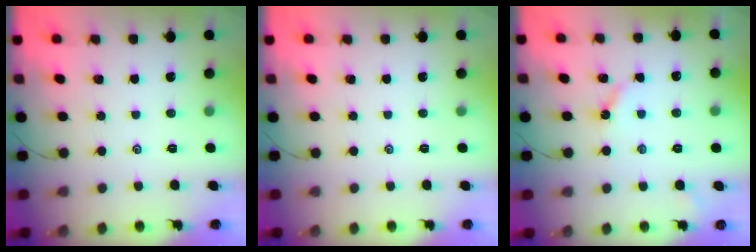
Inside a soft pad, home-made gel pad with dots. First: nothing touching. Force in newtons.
{"total": 0.0}
{"total": 4.2, "press": 4.1, "slide": 0.6}